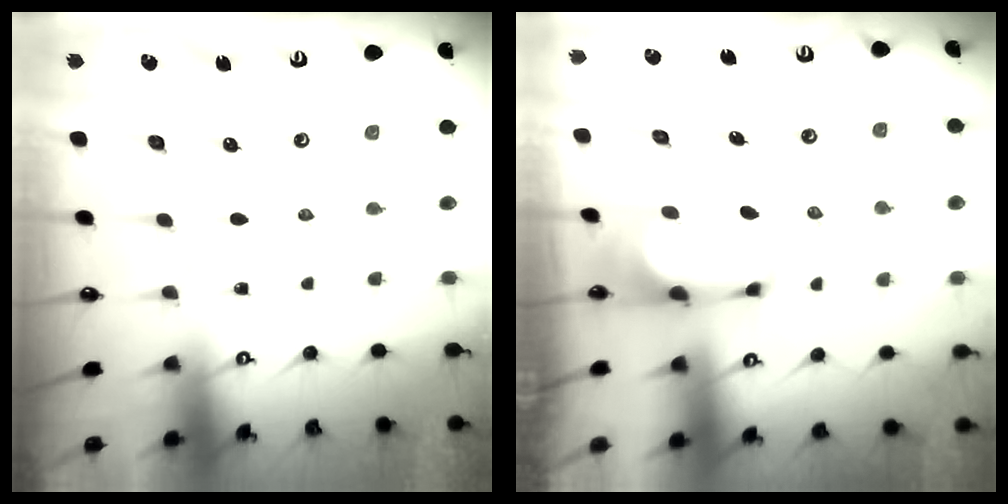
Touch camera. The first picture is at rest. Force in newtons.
{"total": 3.2, "press": 3.1, "slide": 0.5}